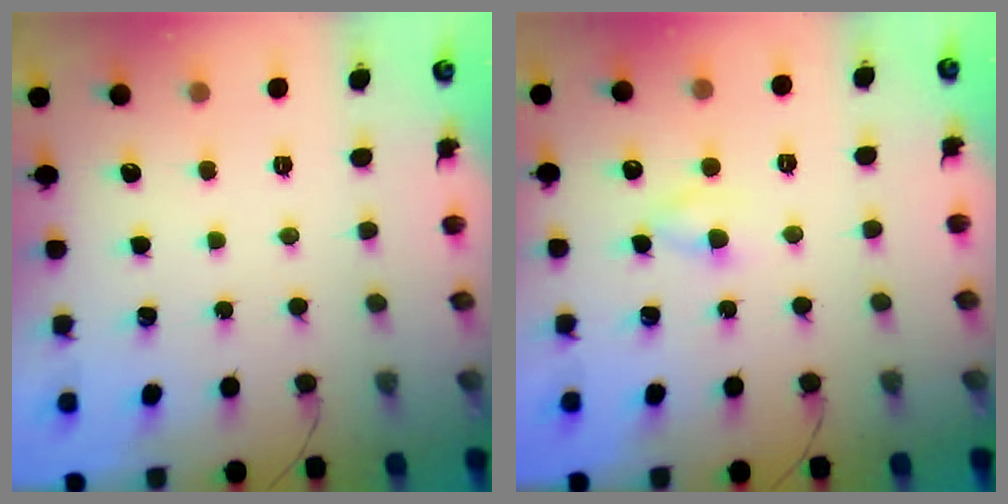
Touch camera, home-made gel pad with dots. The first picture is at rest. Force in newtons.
{"total": 2.1, "press": 1.9, "slide": 0.9}